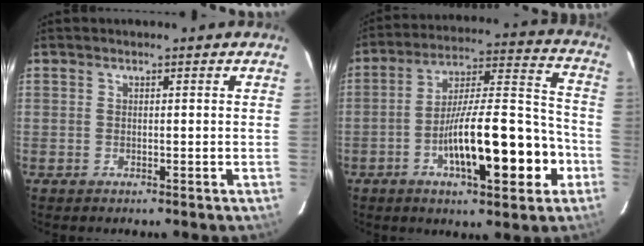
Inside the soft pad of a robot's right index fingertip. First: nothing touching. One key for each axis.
{"total": 18.0, "fx": -6.3, "fy": 3.9, "fz": 16.5, "tx": -0.269, "ty": 0.017, "tz": -0.092}